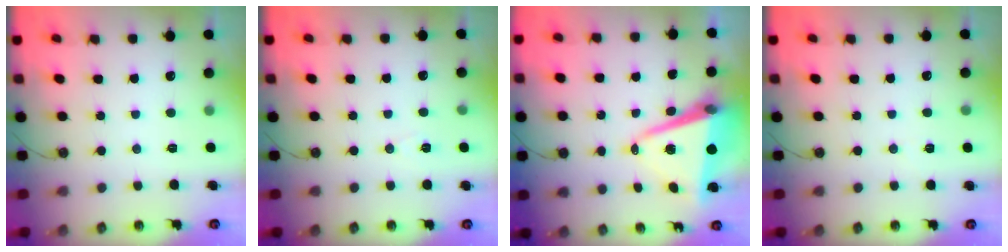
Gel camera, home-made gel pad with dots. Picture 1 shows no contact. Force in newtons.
{"total": 5.6, "press": 3.3, "slide": 4.6}
{"total": 11.8, "press": 11.3, "slide": 3.2}
{"total": 2.6, "press": 2.5, "slide": 0.8}